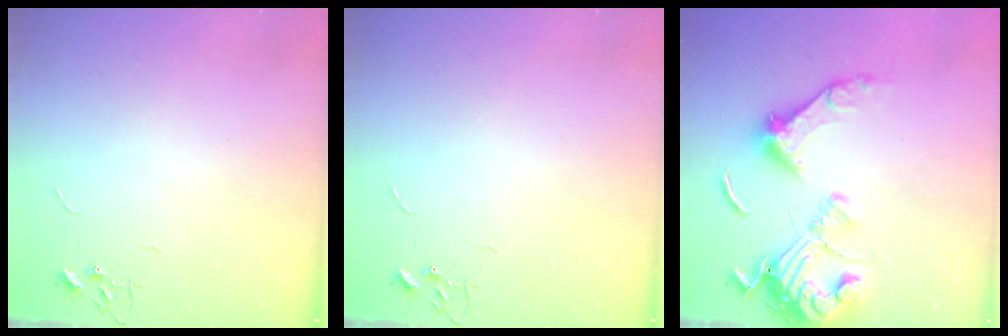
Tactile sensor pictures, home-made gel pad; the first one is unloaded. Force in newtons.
{"total": 0.0}
{"total": 19.3, "press": 19.1, "slide": 2.7}